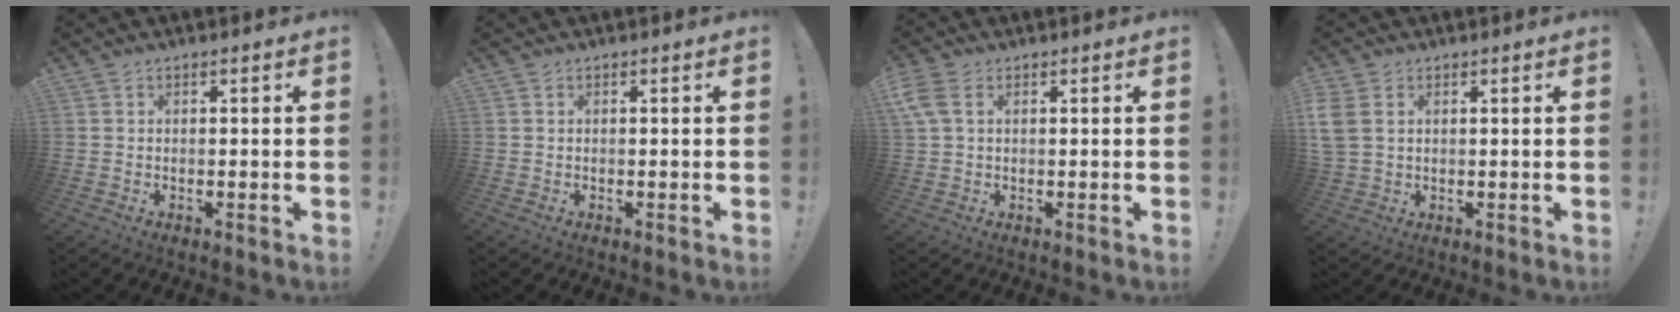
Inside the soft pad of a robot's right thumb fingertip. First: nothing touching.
{"total": 0.0}
{"total": 4.7, "force": [1.6, 2.6, 3.6], "torque": [-0.085, 0.001, 0.031]}
{"total": 5.7, "force": [2.0, 4.2, 3.3], "torque": [-0.073, -0.002, 0.043]}